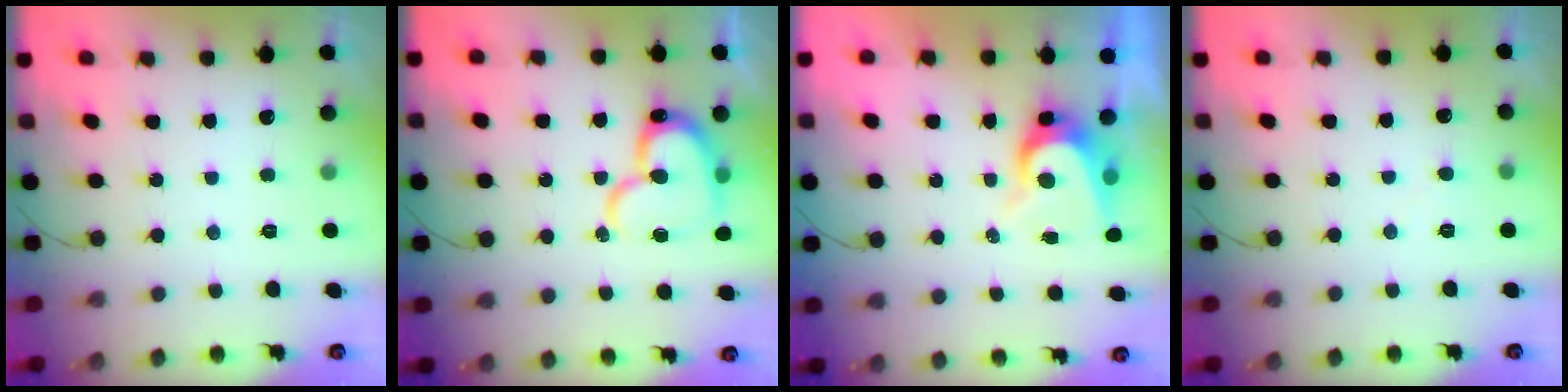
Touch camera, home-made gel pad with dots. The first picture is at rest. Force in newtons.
{"total": 16.3, "press": 16.3, "slide": 1.2}
{"total": 8.2, "press": 8.1, "slide": 1.0}
{"total": 3.9, "press": 3.9, "slide": 0.4}